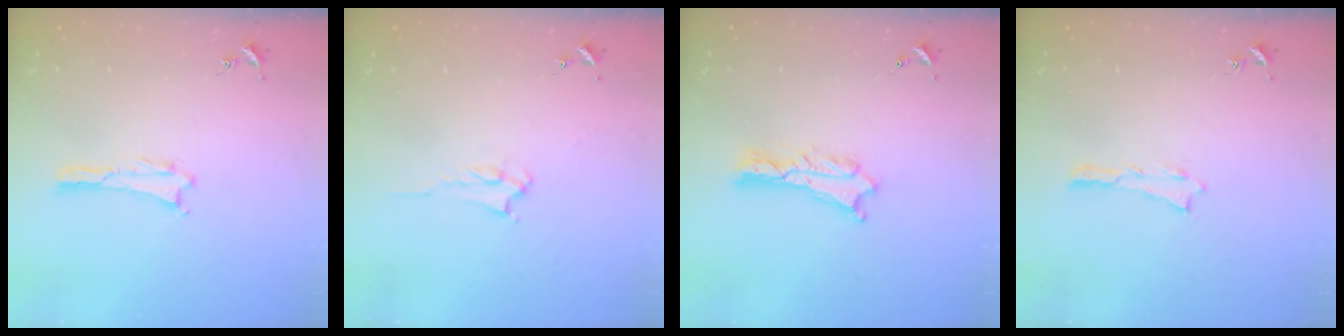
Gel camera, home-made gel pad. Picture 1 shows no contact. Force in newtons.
{"total": 2.0, "press": 1.9, "slide": 0.3}
{"total": 1.8, "press": 1.7, "slide": 0.2}
{"total": 0.0}